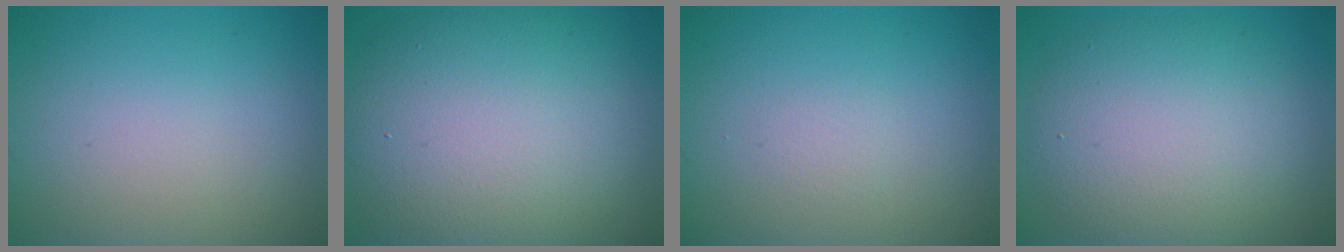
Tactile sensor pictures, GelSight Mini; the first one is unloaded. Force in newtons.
{"total": 13.1, "press": 13.1, "slide": 0.7}
{"total": 0.0}
{"total": 8.6, "press": 8.6, "slide": 0.5}